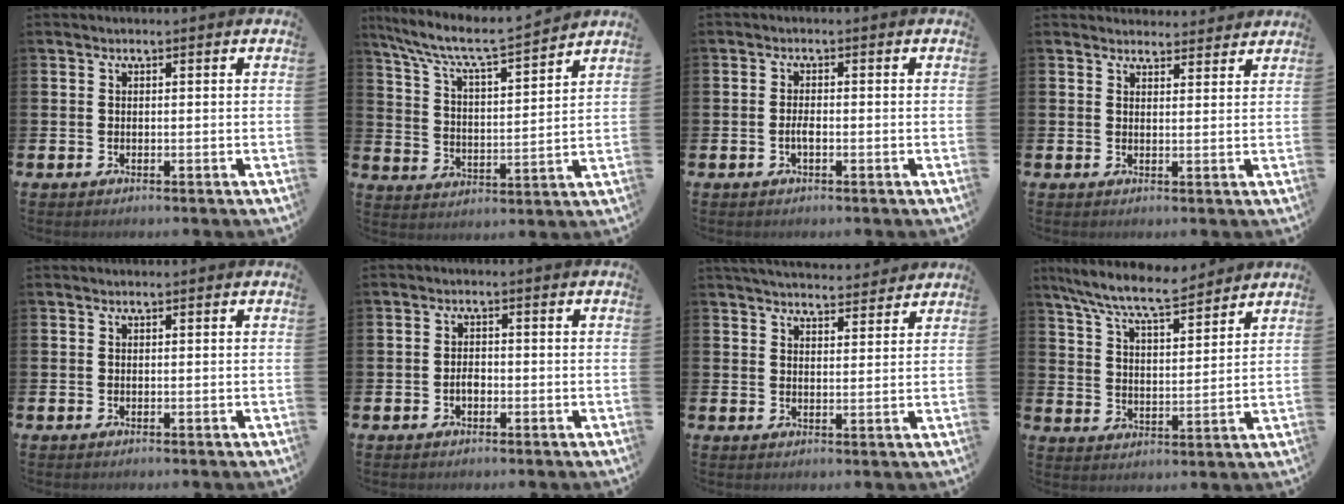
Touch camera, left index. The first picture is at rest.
{"total": 7.7, "force": [7.1, 0.6, 3.0], "torque": [-0.094, -0.052, 0.118]}
{"total": 1.5, "force": [-0.5, 0.6, 1.4], "torque": [-0.026, 0.002, -0.009]}
{"total": 2.9, "force": [2.9, 0.6, -0.1], "torque": [0.004, -0.016, 0.051]}
{"total": 0.0}
{"total": 1.7, "force": [-0.5, 1.0, 1.3], "torque": [-0.015, 0.001, -0.013]}
{"total": 4.5, "force": [4.5, 0.4, 0.4], "torque": [-0.018, -0.023, 0.082]}
{"total": 8.6, "force": [7.9, 1.0, 3.1], "torque": [-0.094, -0.040, 0.144]}